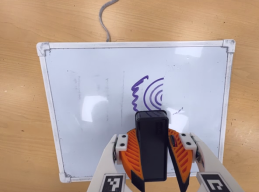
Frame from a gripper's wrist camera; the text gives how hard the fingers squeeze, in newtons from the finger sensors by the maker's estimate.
{"total": 12.3, "left": 11.7, "right": 13.0}